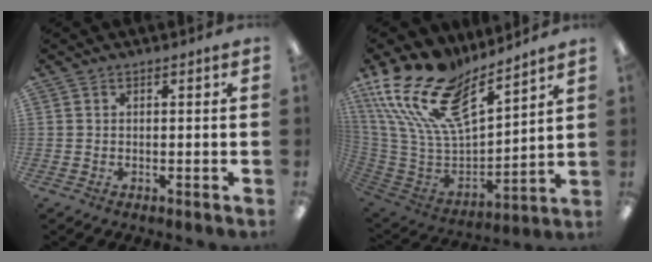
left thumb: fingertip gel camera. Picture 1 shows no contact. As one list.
[{"total": 22.1, "force": [13.9, 10.8, 13.2], "torque": [-0.251, -0.092, 0.252]}]